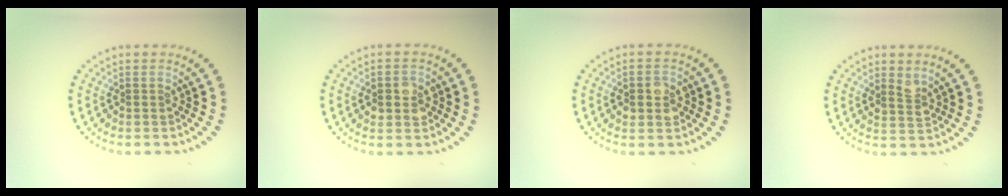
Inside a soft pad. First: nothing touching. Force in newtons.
{"total": 2.7, "press": 2.7, "slide": 0.2}
{"total": 2.7, "press": 2.7, "slide": 0.1}
{"total": 1.6, "press": 1.4, "slide": 0.8}